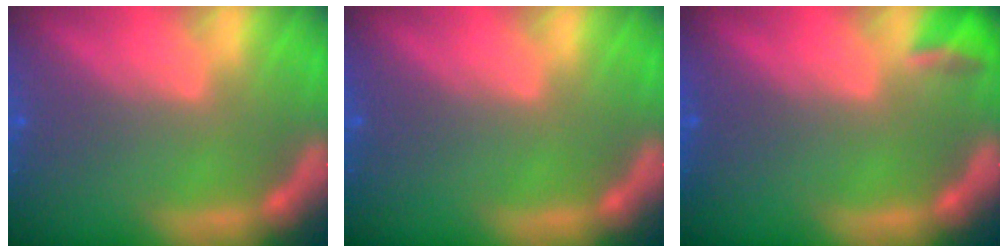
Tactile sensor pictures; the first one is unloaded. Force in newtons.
{"total": 0.0}
{"total": 1.9}